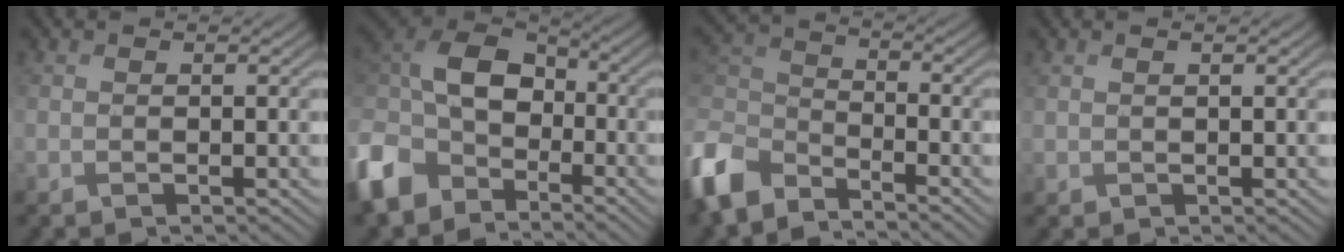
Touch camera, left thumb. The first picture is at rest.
{"total": 13.2, "force": [-4.9, 9.1, 8.2], "torque": [-0.213, -0.008, -0.118]}
{"total": 8.5, "force": [-6.6, 3.8, 3.9], "torque": [-0.107, -0.011, -0.155]}
{"total": 0.8, "force": [0.6, 0.2, 0.4], "torque": [-0.015, 0.000, 0.014]}